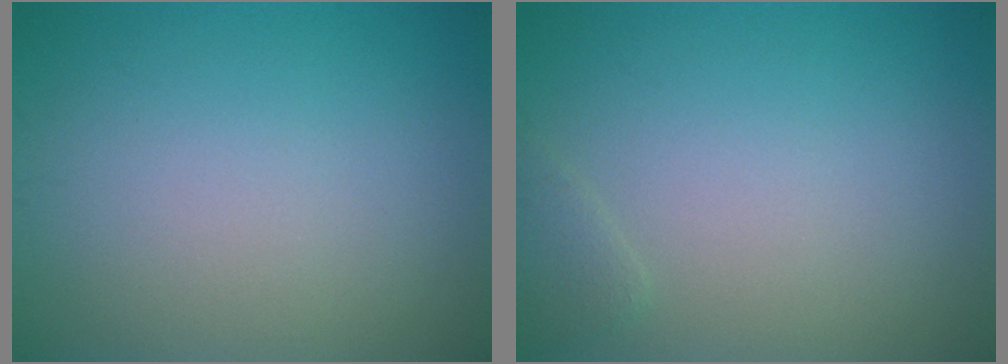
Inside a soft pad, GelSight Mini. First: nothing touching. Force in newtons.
{"total": 0.9, "press": 0.9, "slide": 0.1}